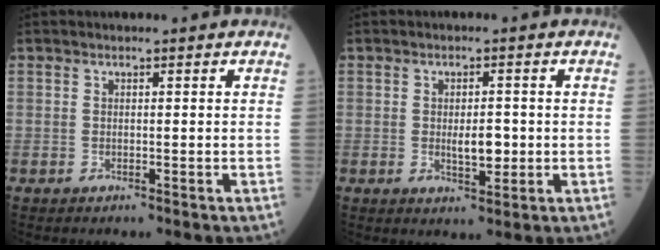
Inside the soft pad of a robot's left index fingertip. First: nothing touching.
{"total": 3.7, "force": [-0.2, 1.5, 3.4], "torque": [-0.057, -0.003, 0.000]}